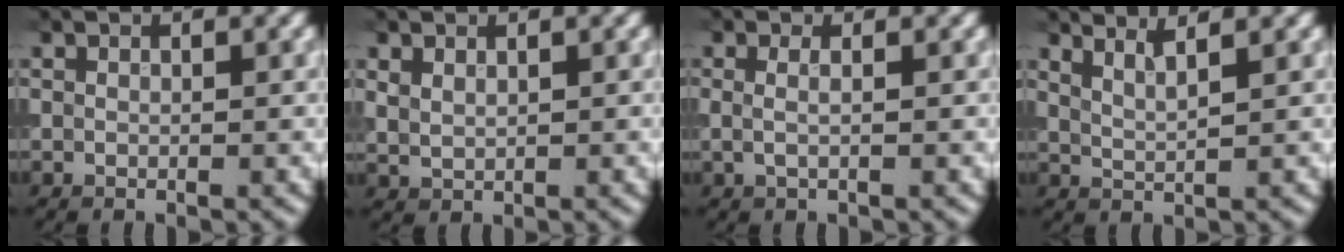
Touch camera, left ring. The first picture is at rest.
{"total": 1.3, "force": [0.8, 0.8, 0.7], "torque": [-0.019, -0.001, 0.020]}
{"total": 1.2, "force": [0.2, 0.4, 1.1], "torque": [-0.017, -0.008, -0.004]}
{"total": 2.5, "force": [2.0, 0.5, 1.4], "torque": [-0.018, 0.011, 0.025]}